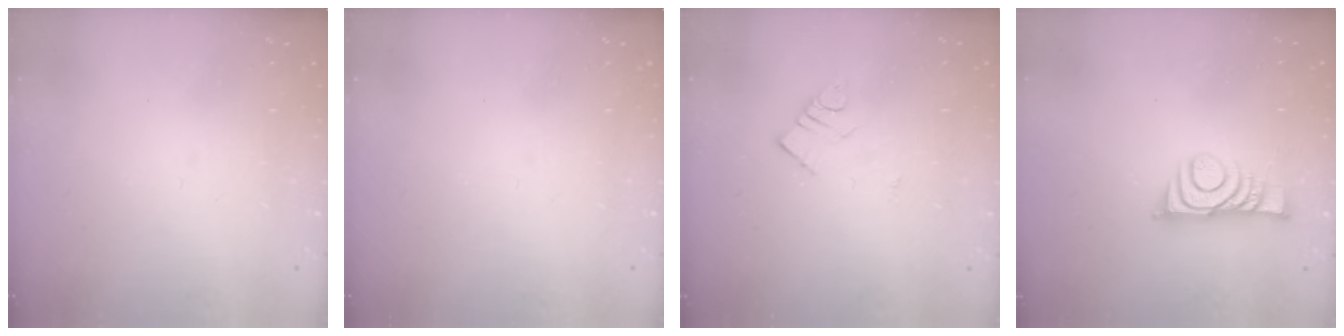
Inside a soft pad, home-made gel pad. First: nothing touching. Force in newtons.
{"total": 0.0}
{"total": 4.3, "press": 4.3, "slide": 0.5}
{"total": 9.0, "press": 9.0, "slide": 0.7}